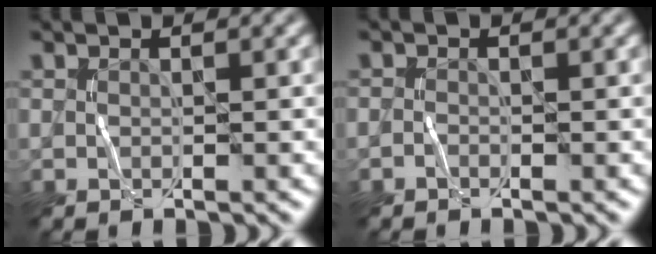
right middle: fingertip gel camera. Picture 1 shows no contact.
{"total": 0.5, "force": [-0.4, 0.3, 0.2], "torque": [-0.002, -0.001, -0.009]}